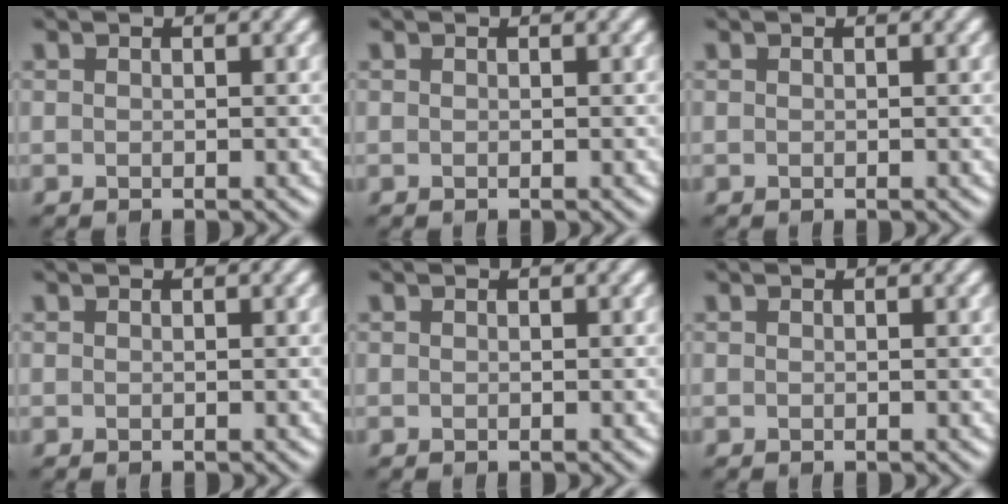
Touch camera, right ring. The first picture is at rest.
{"total": 0.0}
{"total": 0.0}
{"total": 0.0}
{"total": 0.0}
{"total": 0.0}